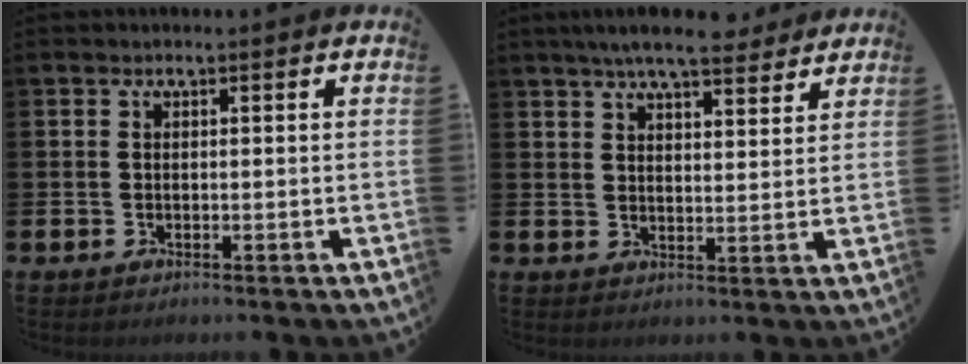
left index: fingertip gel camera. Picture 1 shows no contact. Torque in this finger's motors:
{"motor_torque": [1.04, -1.10, 0.85, 0.21]}